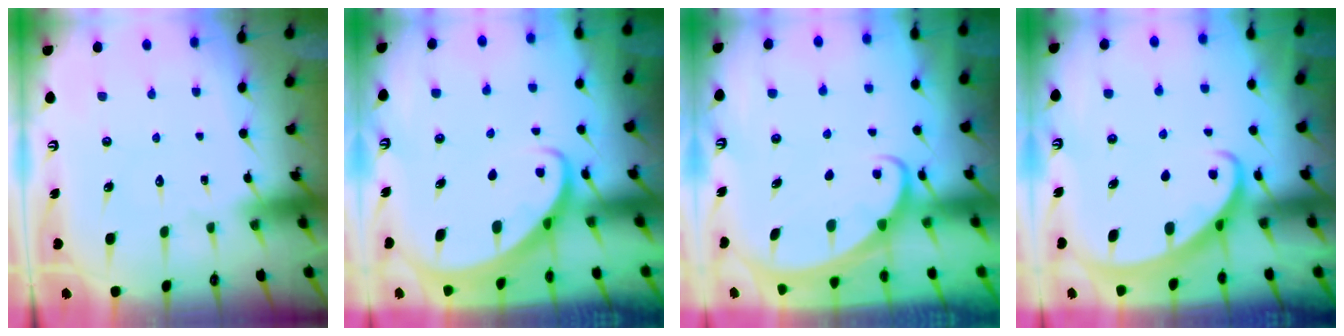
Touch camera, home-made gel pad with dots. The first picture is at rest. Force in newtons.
{"total": 2.6, "press": 2.6, "slide": 0.3}
{"total": 2.4, "press": 2.4, "slide": 0.3}
{"total": 2.2, "press": 2.2, "slide": 0.3}